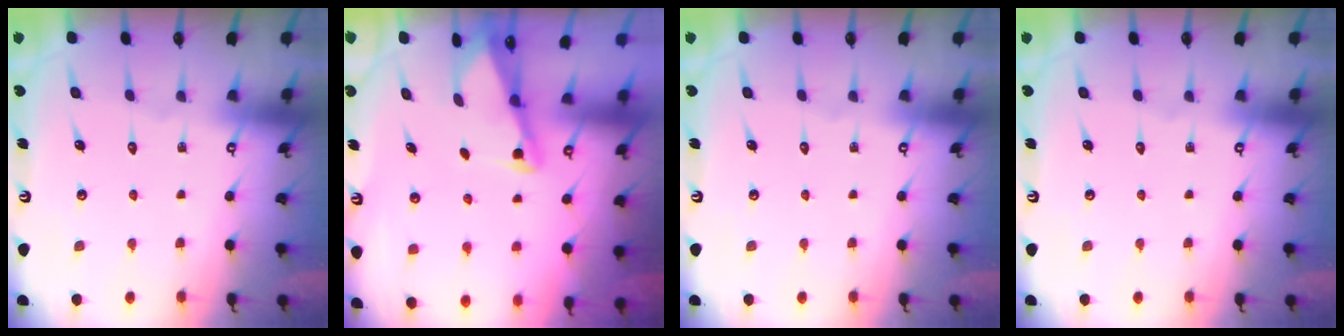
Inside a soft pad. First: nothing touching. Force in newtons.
{"total": 2.2, "press": 2.2, "slide": 0.3}
{"total": 0.0}
{"total": 0.0}